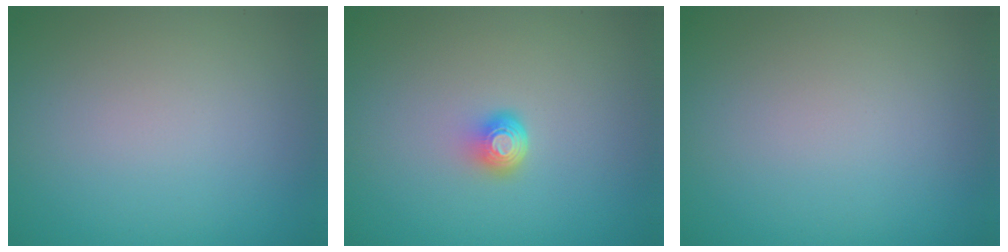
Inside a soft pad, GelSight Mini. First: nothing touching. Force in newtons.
{"total": 1.9, "press": 1.3, "slide": 1.4}
{"total": 0.0}